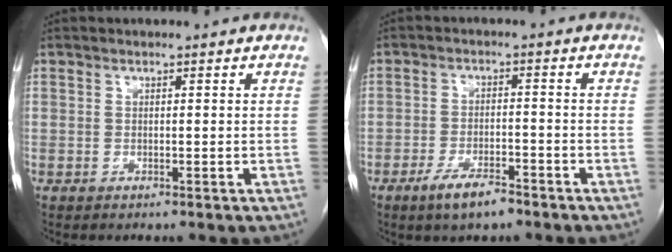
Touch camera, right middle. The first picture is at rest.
{"total": 5.2, "force": [-3.6, 1.3, 3.4], "torque": [-0.069, -0.003, -0.061]}